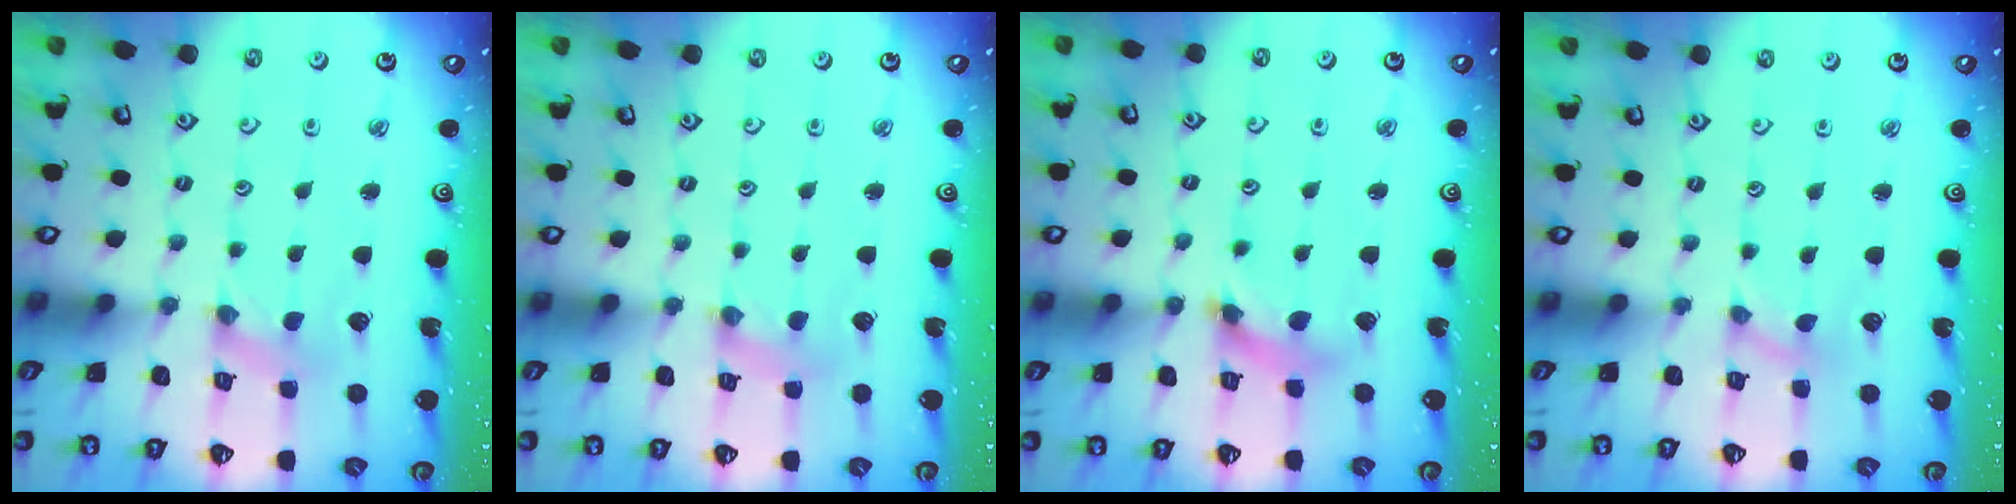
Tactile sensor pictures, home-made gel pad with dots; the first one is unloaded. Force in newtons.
{"total": 1.6, "press": 1.6, "slide": 0.2}
{"total": 7.1, "press": 7.0, "slide": 0.8}
{"total": 0.0}